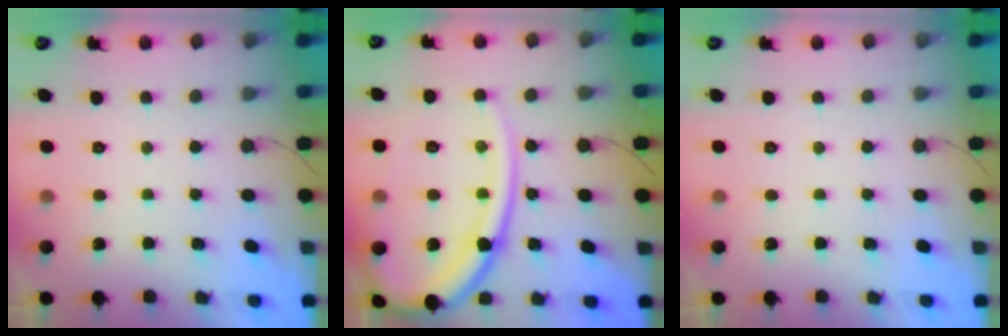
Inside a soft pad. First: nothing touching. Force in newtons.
{"total": 18.9, "press": 18.8, "slide": 1.9}
{"total": 0.0}